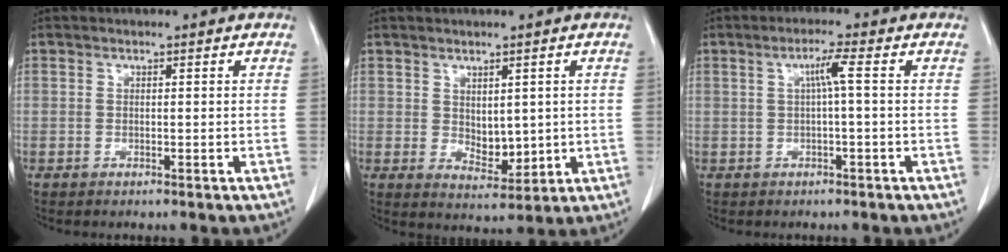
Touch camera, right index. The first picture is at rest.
{"total": 4.9, "force": [0.6, 2.8, 4.1], "torque": [-0.063, -0.006, 0.025]}
{"total": 3.1, "force": [0.5, -0.5, 3.0], "torque": [-0.055, 0.006, 0.009]}